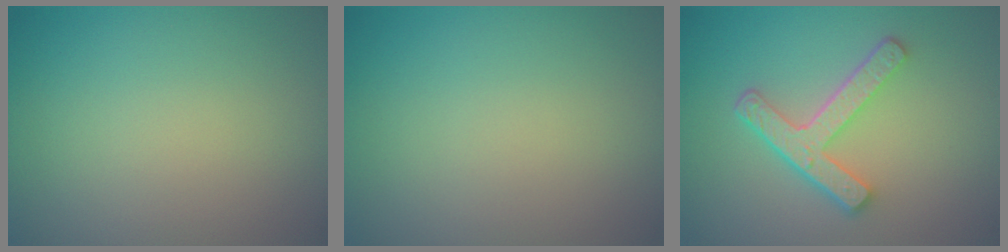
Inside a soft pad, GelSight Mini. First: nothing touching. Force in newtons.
{"total": 0.0}
{"total": 4.4, "press": 3.4, "slide": 2.9}